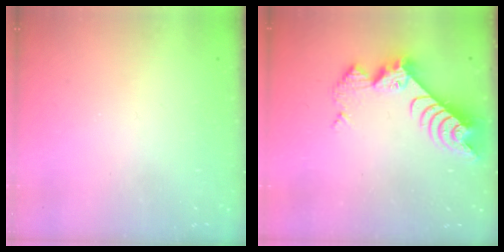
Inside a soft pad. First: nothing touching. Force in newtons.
{"total": 9.7, "press": 9.7, "slide": 0.8}